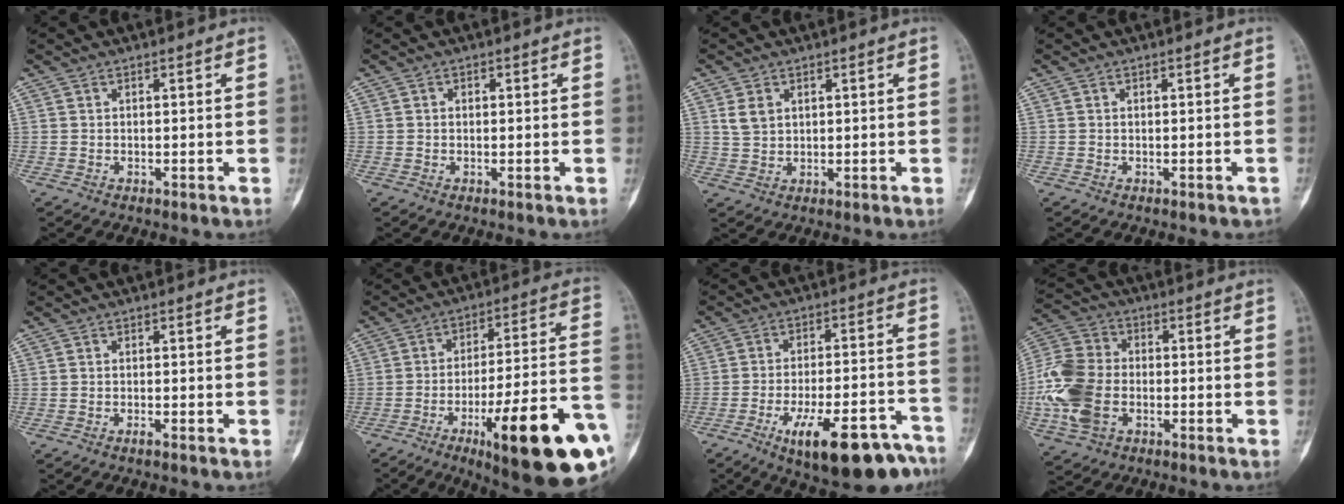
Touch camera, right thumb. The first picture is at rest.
{"total": 0.6, "force": [0.1, 0.5, 0.3], "torque": [-0.005, 0.001, 0.000]}
{"total": 3.4, "force": [1.4, 2.5, 1.8], "torque": [-0.028, -0.004, 0.034]}
{"total": 0.5, "force": [-0.1, 0.4, 0.3], "torque": [-0.006, 0.006, 0.001]}
{"total": 0.9, "force": [-0.6, 0.1, 0.8], "torque": [-0.015, 0.000, -0.011]}
{"total": 25.5, "force": [-9.8, 5.5, 22.9], "torque": [-0.277, 0.033, -0.136]}
{"total": 18.7, "force": [-11.3, 6.3, 13.5], "torque": [-0.168, 0.068, -0.165]}
{"total": 14.2, "force": [-3.0, 10.0, 9.6], "torque": [-0.203, 0.014, -0.064]}